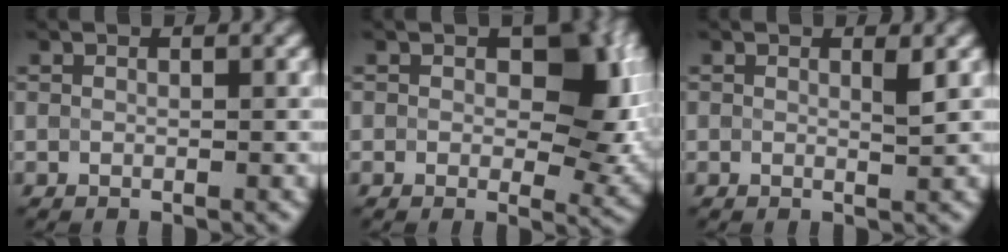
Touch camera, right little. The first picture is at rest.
{"total": 7.0, "force": [0.7, 4.2, 5.5], "torque": [-0.056, -0.001, 0.005]}
{"total": 0.9, "force": [0.3, 0.1, 0.8], "torque": [-0.015, -0.002, 0.003]}